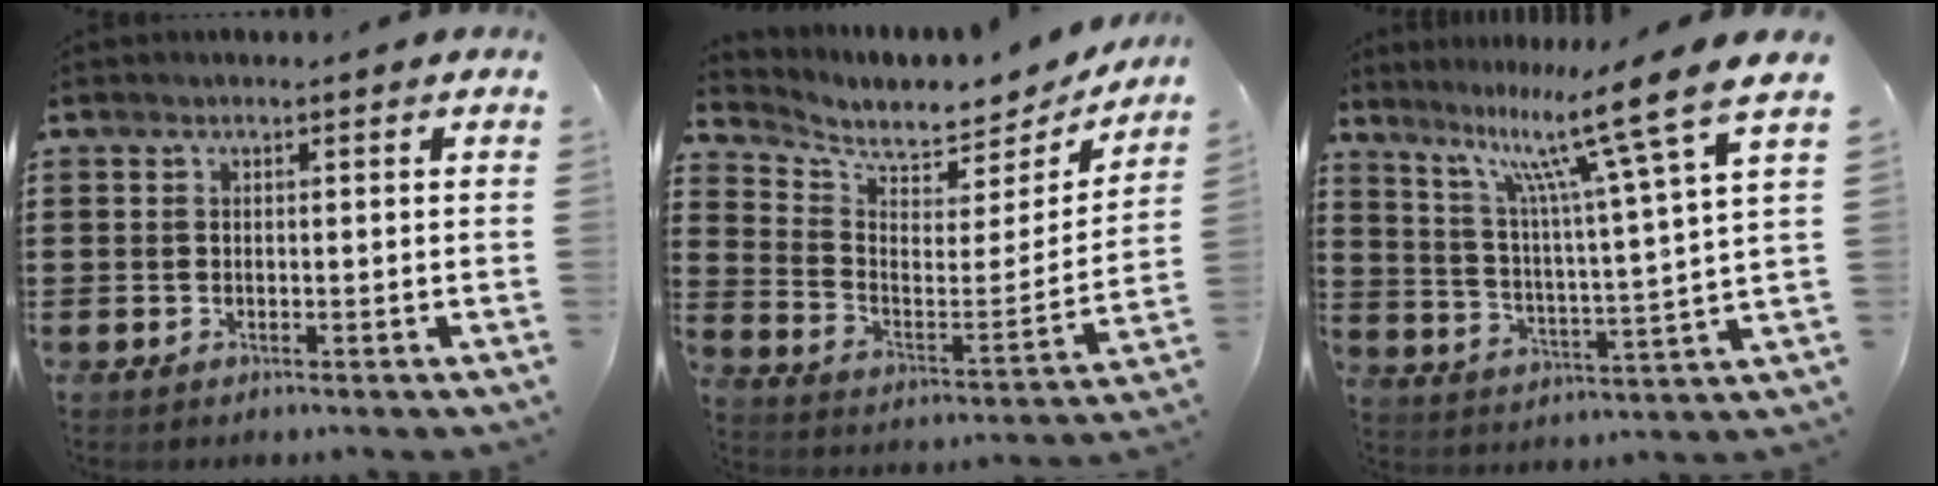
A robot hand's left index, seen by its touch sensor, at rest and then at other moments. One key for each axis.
{"total": 5.4, "fx": 5.1, "fy": 1.1, "fz": 1.4, "tx": -0.050, "ty": -0.052, "tz": 0.085}
{"total": 12.6, "fx": 9.3, "fy": 0.1, "fz": 8.6, "tx": -0.174, "ty": -0.061, "tz": 0.142}